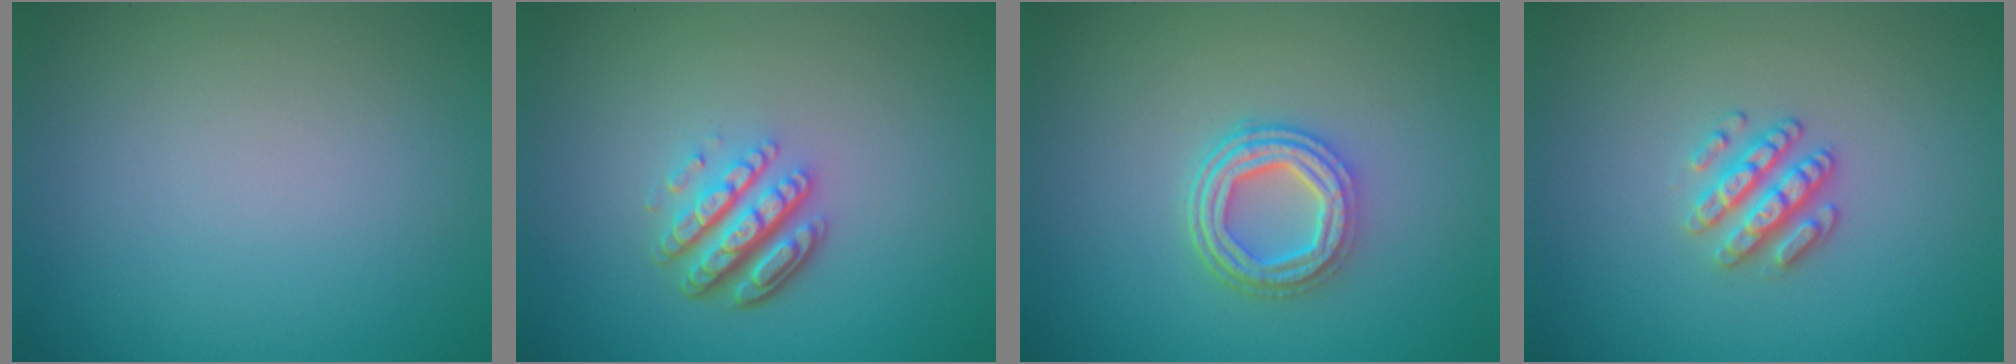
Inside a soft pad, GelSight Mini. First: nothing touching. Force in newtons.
{"total": 4.9, "press": 3.4, "slide": 3.4}
{"total": 4.5, "press": 3.4, "slide": 3.0}
{"total": 2.8, "press": 2.6, "slide": 0.9}